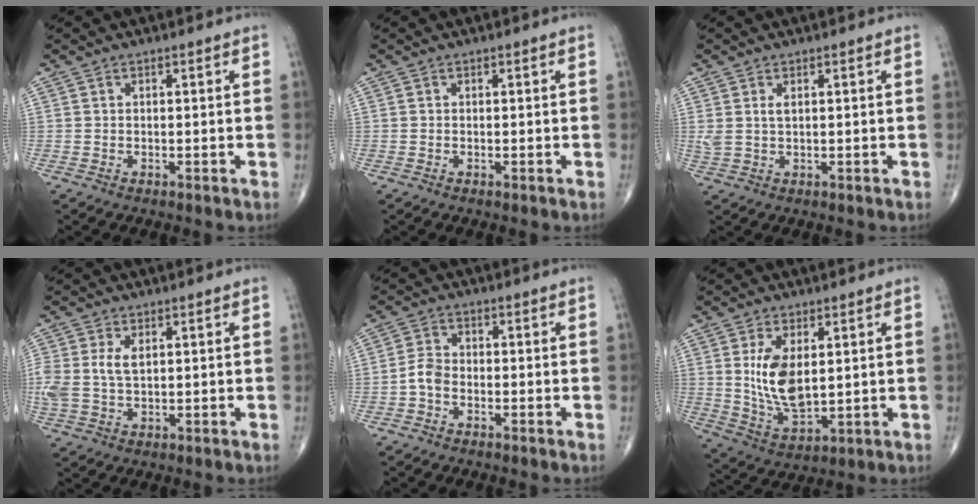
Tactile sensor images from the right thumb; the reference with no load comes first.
{"total": 0.0}
{"total": 2.6, "force": [0.9, 1.3, 2.1], "torque": [-0.051, 0.007, 0.025]}
{"total": 6.4, "force": [1.2, 3.8, 5.0], "torque": [-0.123, 0.006, 0.030]}
{"total": 3.3, "force": [-1.4, 2.2, 2.1], "torque": [-0.038, 0.015, -0.034]}
{"total": 10.8, "force": [2.0, 5.6, 9.0], "torque": [-0.159, -0.023, 0.051]}